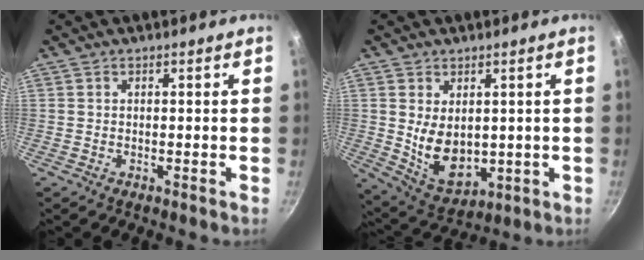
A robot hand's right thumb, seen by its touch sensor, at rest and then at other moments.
{"total": 10.1, "force": [0.9, 6.7, 7.5], "torque": [-0.110, -0.024, 0.043]}